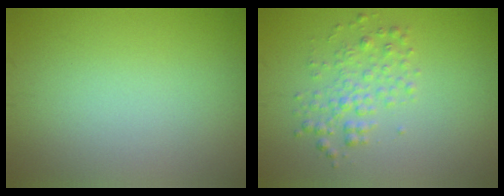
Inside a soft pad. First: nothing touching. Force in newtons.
{"total": 2.4, "press": 2.4, "slide": 0.1}